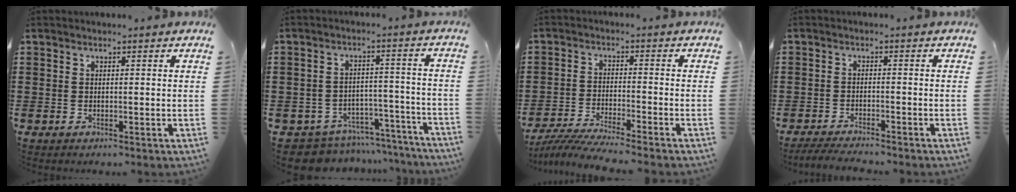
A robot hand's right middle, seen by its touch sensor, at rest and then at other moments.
{"total": 6.9, "force": [-6.7, 1.4, 0.8], "torque": [-0.016, 0.020, -0.130]}
{"total": 5.0, "force": [-4.7, -0.4, 1.6], "torque": [-0.048, -0.022, -0.097]}
{"total": 2.8, "force": [-2.7, 0.0, 0.5], "torque": [-0.018, -0.005, -0.058]}